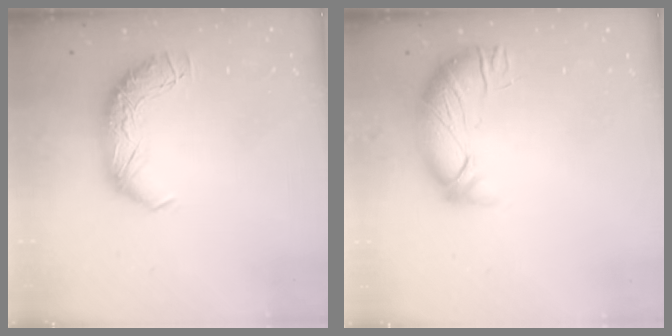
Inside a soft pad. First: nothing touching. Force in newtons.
{"total": 3.7, "press": 2.8, "slide": 2.5}